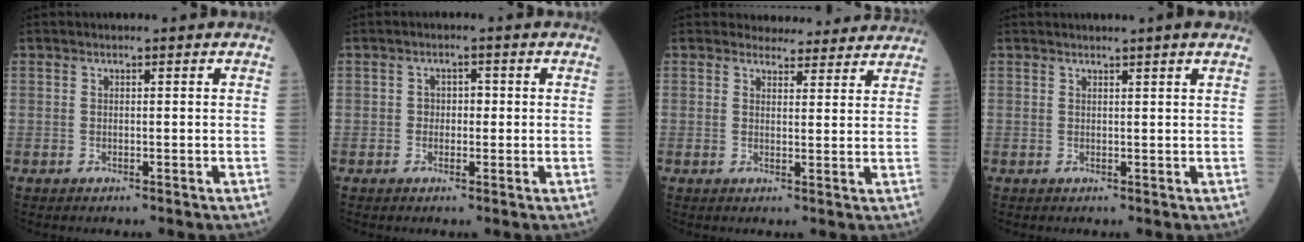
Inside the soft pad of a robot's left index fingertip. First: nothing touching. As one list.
[{"total": 2.1, "force": [-0.5, 1.6, 1.3], "torque": [-0.013, 0.008, -0.015]}, {"total": 7.1, "force": [6.6, 2.5, 0.3], "torque": [0.017, 0.001, 0.057]}, {"total": 1.6, "force": [1.3, -0.4, 0.9], "torque": [-0.011, 0.002, 0.013]}]